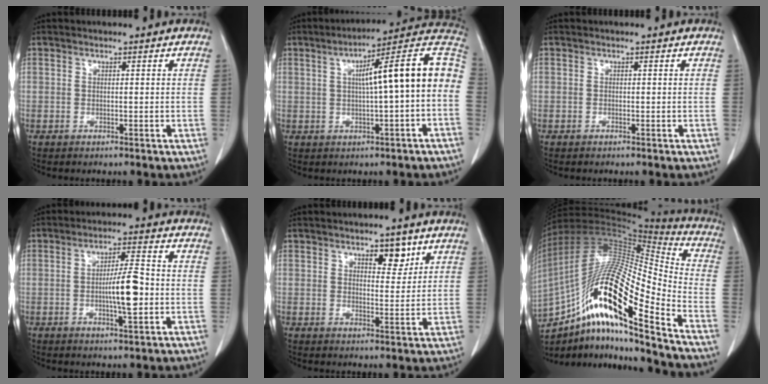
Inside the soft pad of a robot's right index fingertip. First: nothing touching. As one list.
[{"total": 14.6, "force": [0.9, 0.9, 14.5], "torque": [-0.201, 0.043, 0.008]}, {"total": 0.0}, {"total": 7.1, "force": [-1.1, 1.0, 6.9], "torque": [-0.118, 0.003, -0.017]}, {"total": 4.2, "force": [2.5, 1.8, 2.8], "torque": [-0.034, -0.004, 0.037]}, {"total": 24.9, "force": [-14.2, 2.8, 20.2], "torque": [-0.381, -0.008, -0.255]}]